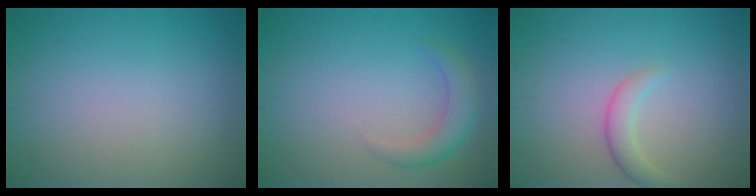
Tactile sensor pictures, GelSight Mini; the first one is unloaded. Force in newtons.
{"total": 2.4, "press": 2.4, "slide": 0.1}
{"total": 1.9, "press": 1.9, "slide": 0.0}